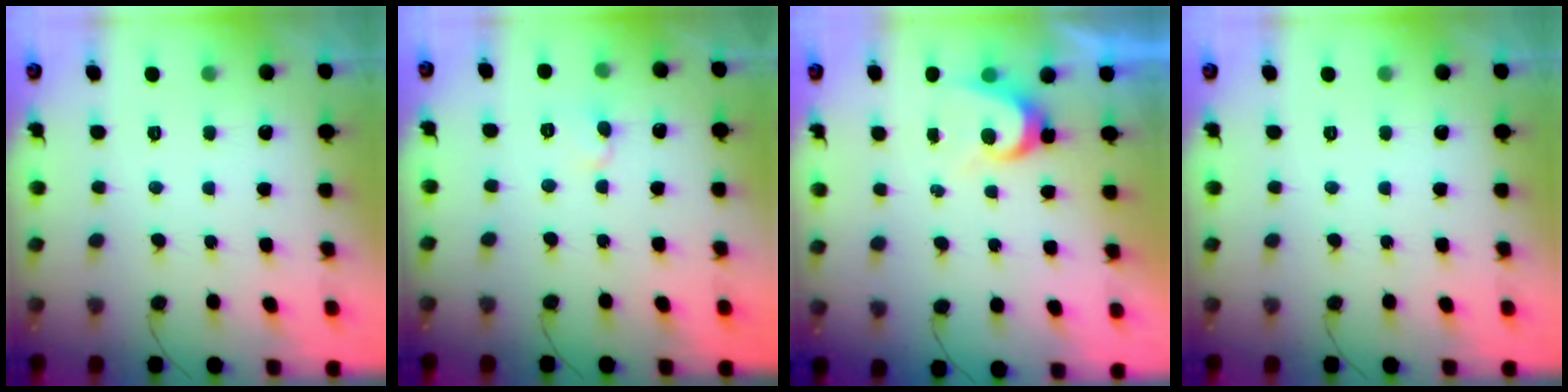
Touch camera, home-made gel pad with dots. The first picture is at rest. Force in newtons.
{"total": 3.9, "press": 3.9, "slide": 0.3}
{"total": 5.0, "press": 5.0, "slide": 0.5}
{"total": 0.0}